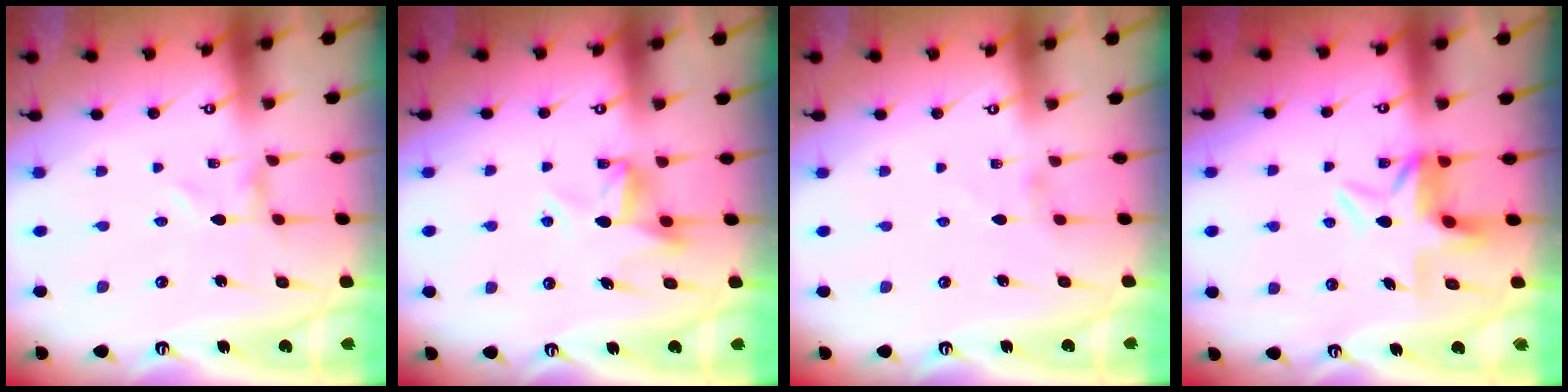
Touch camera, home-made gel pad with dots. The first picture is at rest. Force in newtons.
{"total": 9.6, "press": 9.6, "slide": 0.4}
{"total": 0.0}
{"total": 5.2, "press": 5.1, "slide": 0.7}